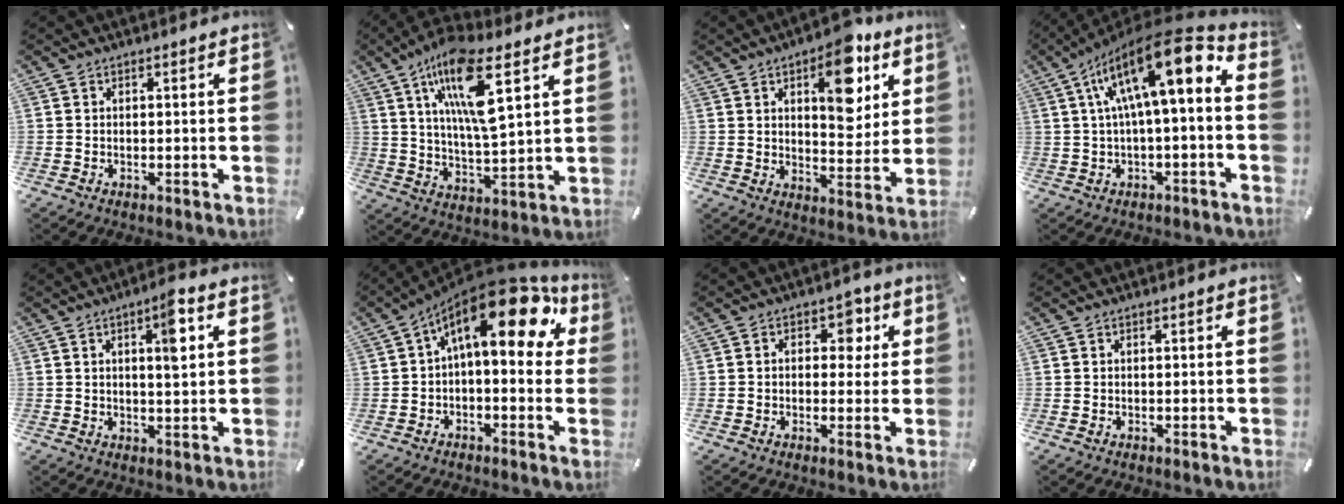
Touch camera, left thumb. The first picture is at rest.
{"total": 16.0, "force": [8.0, 3.9, 13.3], "torque": [-0.257, -0.024, 0.128]}
{"total": 14.7, "force": [7.1, 7.7, 10.2], "torque": [-0.122, -0.034, 0.117]}
{"total": 18.8, "force": [5.0, 6.9, 16.8], "torque": [-0.269, -0.028, 0.078]}
{"total": 6.6, "force": [2.3, 1.5, 6.0], "torque": [-0.089, -0.010, 0.031]}
{"total": 18.8, "force": [7.0, 8.1, 15.4], "torque": [-0.252, -0.054, 0.109]}
{"total": 6.4, "force": [1.5, 4.4, 4.4], "torque": [-0.040, -0.006, 0.013]}
{"total": 0.0}